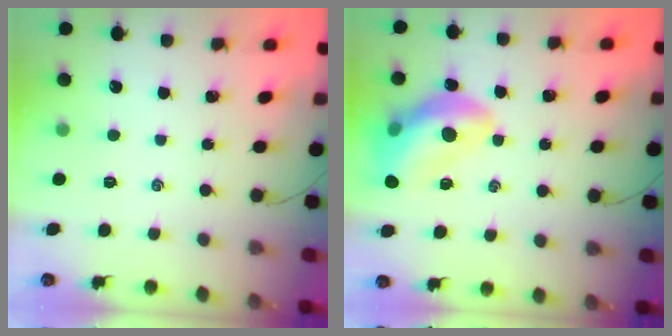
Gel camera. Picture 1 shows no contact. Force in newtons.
{"total": 16.4, "press": 16.0, "slide": 3.3}